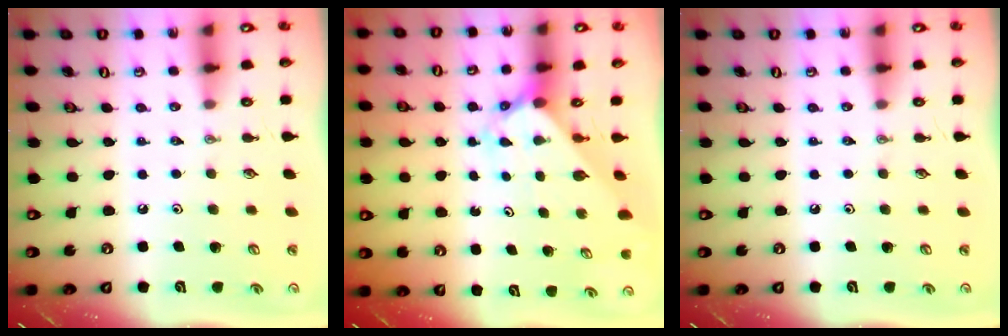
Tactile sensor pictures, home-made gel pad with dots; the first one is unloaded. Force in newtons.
{"total": 2.2, "press": 2.2, "slide": 0.2}
{"total": 0.0}